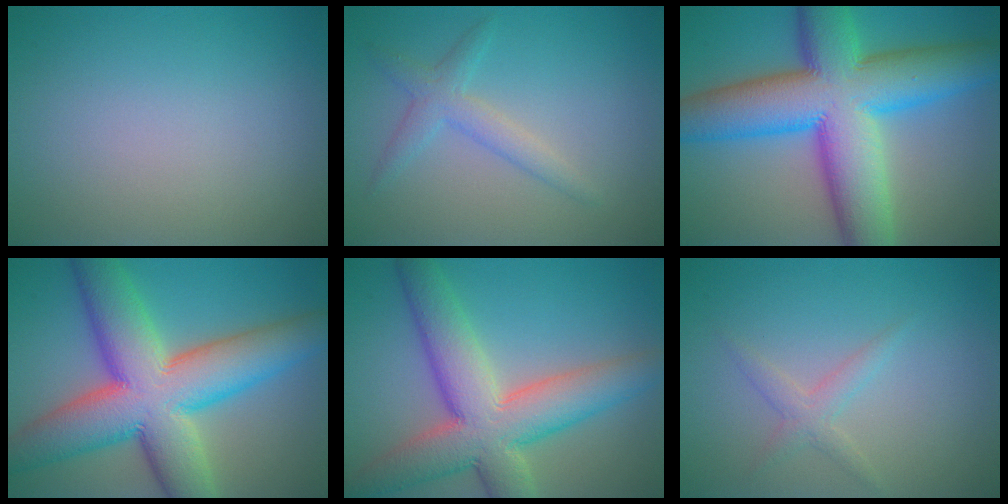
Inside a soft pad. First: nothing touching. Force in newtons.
{"total": 2.4, "press": 2.4, "slide": 0.0}
{"total": 14.8, "press": 14.8, "slide": 0.1}
{"total": 13.5, "press": 13.5, "slide": 0.6}
{"total": 9.8, "press": 9.7, "slide": 0.7}
{"total": 1.7, "press": 1.7, "slide": 0.1}